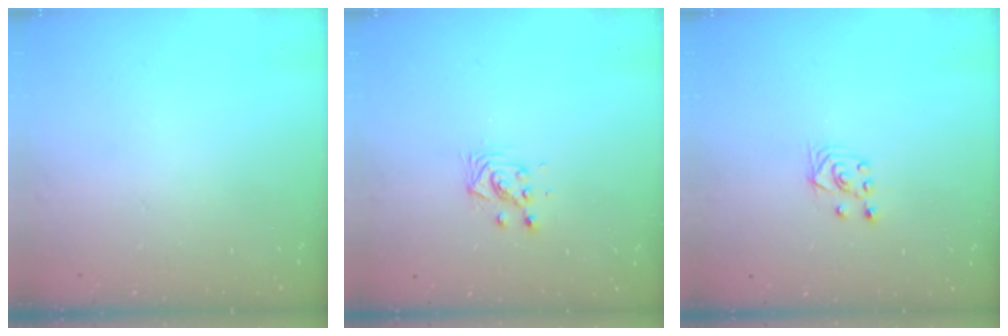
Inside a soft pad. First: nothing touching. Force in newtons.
{"total": 3.7, "press": 3.7, "slide": 0.3}
{"total": 2.6, "press": 2.5, "slide": 1.0}